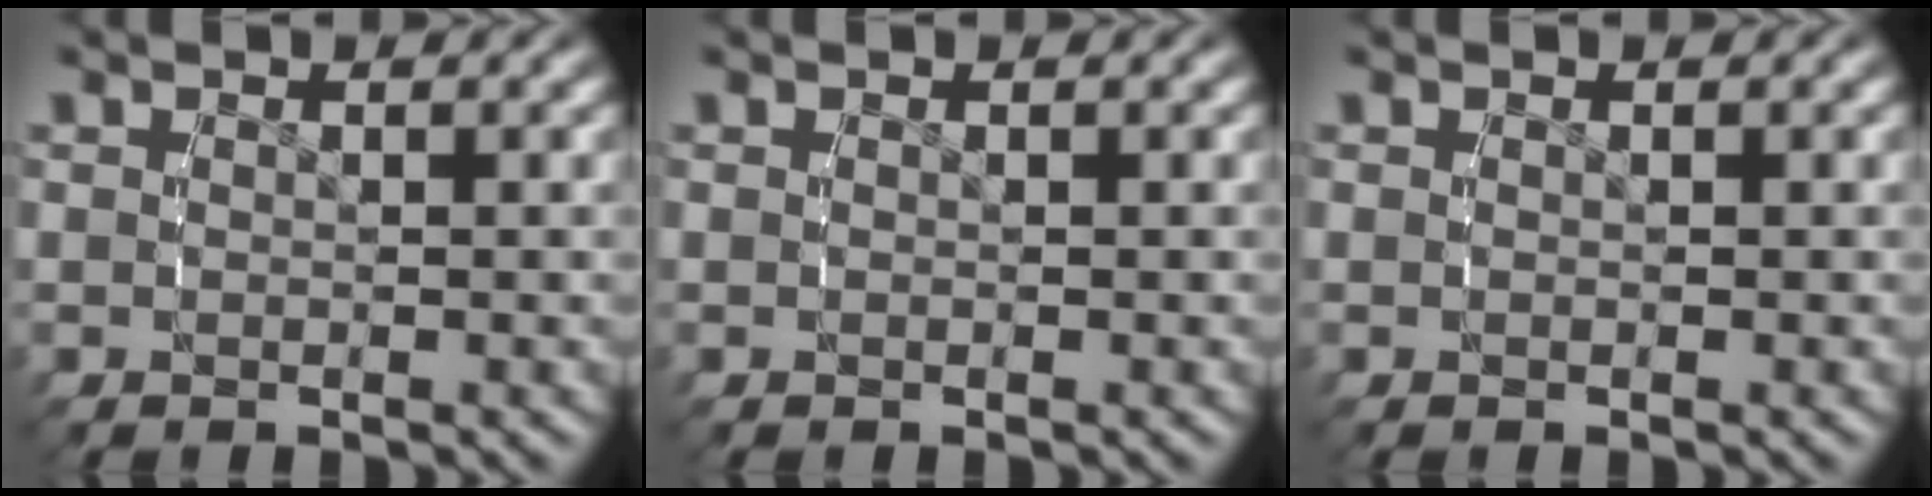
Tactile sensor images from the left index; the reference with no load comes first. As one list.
[{"total": 0.0}, {"total": 0.0}]